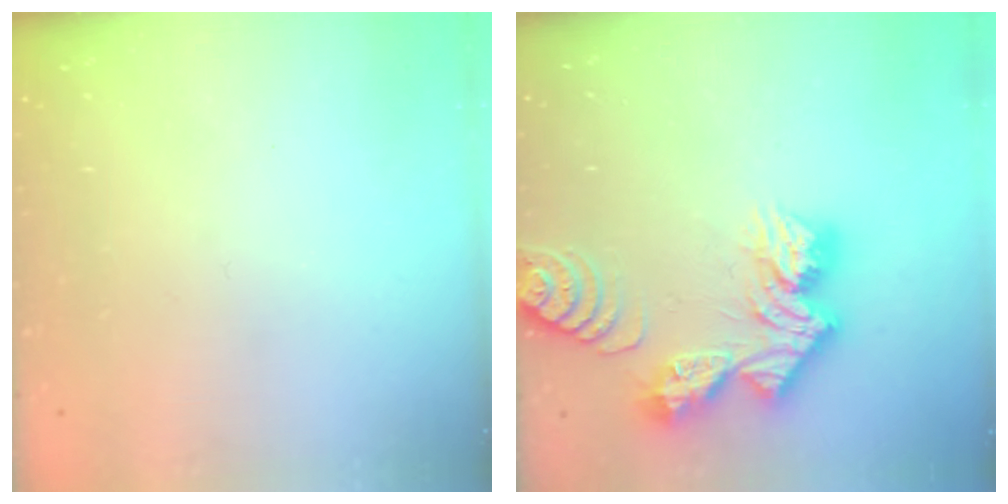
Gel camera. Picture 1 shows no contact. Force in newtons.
{"total": 14.7, "press": 14.7, "slide": 1.3}